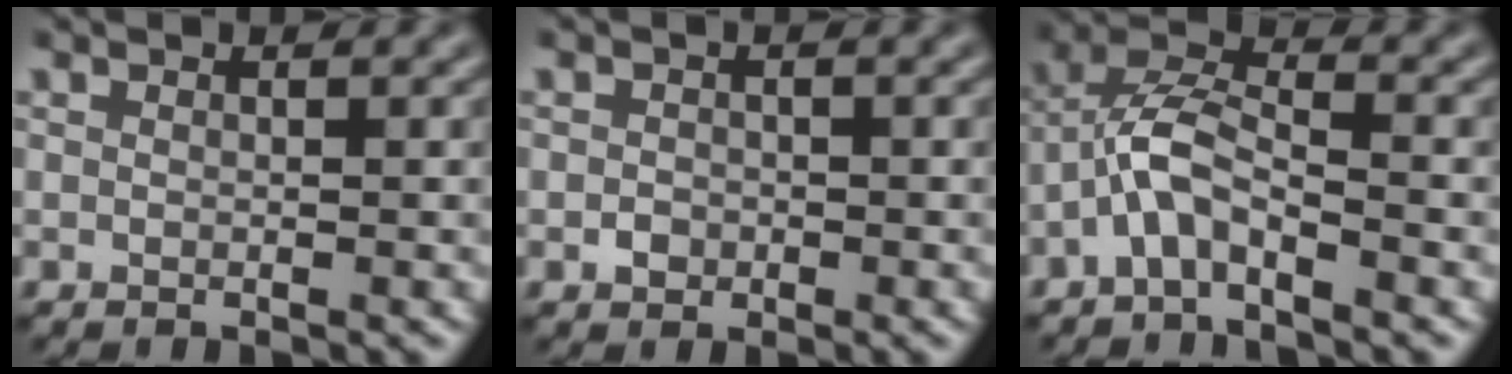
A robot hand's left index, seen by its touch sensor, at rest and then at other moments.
{"total": 1.0, "force": [-0.5, 0.9, 0.3], "torque": [0.000, -0.002, -0.010]}
{"total": 4.1, "force": [-2.3, 1.4, 3.1], "torque": [-0.061, 0.021, -0.051]}